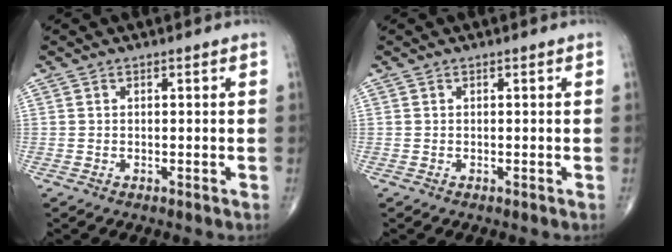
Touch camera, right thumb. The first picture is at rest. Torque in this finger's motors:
{"motor_torque": [0.00, 0.00, 0.00, 0.00, 0.01]}